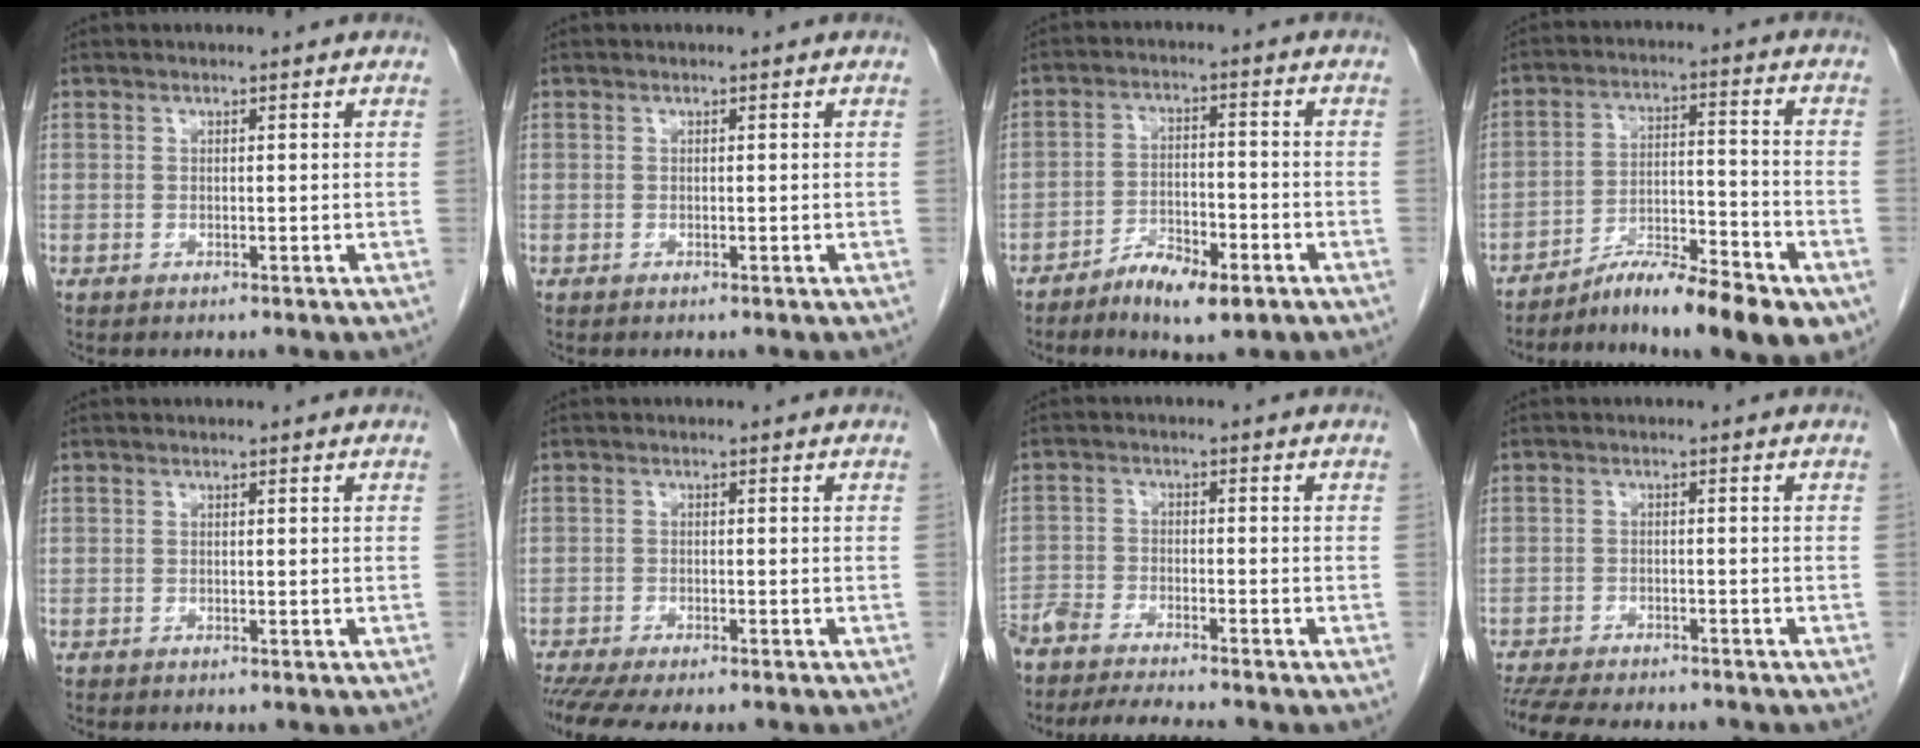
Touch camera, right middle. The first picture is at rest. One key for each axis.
{"total": 0.0}
{"total": 6.9, "fx": -4.6, "fy": 2.2, "fz": 4.8, "tx": -0.083, "ty": 0.001, "tz": -0.073}
{"total": 12.3, "fx": -9.0, "fy": 2.0, "fz": 8.1, "tx": -0.116, "ty": 0.013, "tz": -0.145}
{"total": 0.0}
{"total": 9.2, "fx": -7.6, "fy": 1.9, "fz": 4.7, "tx": -0.067, "ty": -0.006, "tz": -0.114}
{"total": 11.5, "fx": -10.4, "fy": 0.8, "fz": 4.7, "tx": -0.068, "ty": -0.014, "tz": -0.164}
{"total": 13.5, "fx": -11.8, "fy": 3.3, "fz": 5.6, "tx": -0.114, "ty": -0.012, "tz": -0.165}